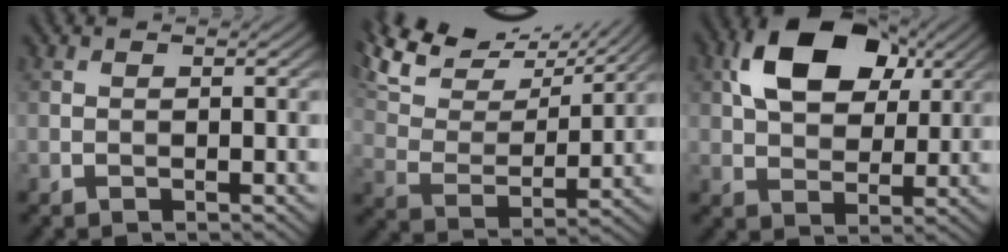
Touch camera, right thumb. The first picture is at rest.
{"total": 14.9, "force": [12.0, 4.7, 7.5], "torque": [-0.195, 0.019, 0.181]}
{"total": 12.4, "force": [4.6, 7.7, 8.5], "torque": [-0.167, 0.019, 0.078]}